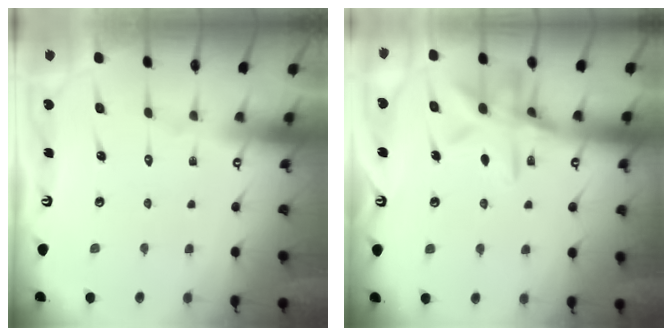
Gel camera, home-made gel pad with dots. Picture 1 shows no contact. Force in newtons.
{"total": 13.0, "press": 13.0, "slide": 1.0}